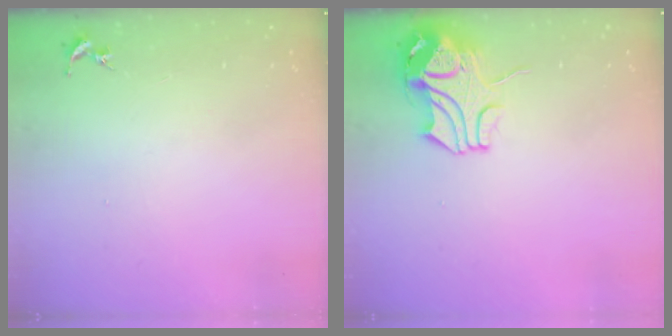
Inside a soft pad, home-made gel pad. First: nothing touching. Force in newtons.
{"total": 10.5, "press": 10.4, "slide": 1.1}